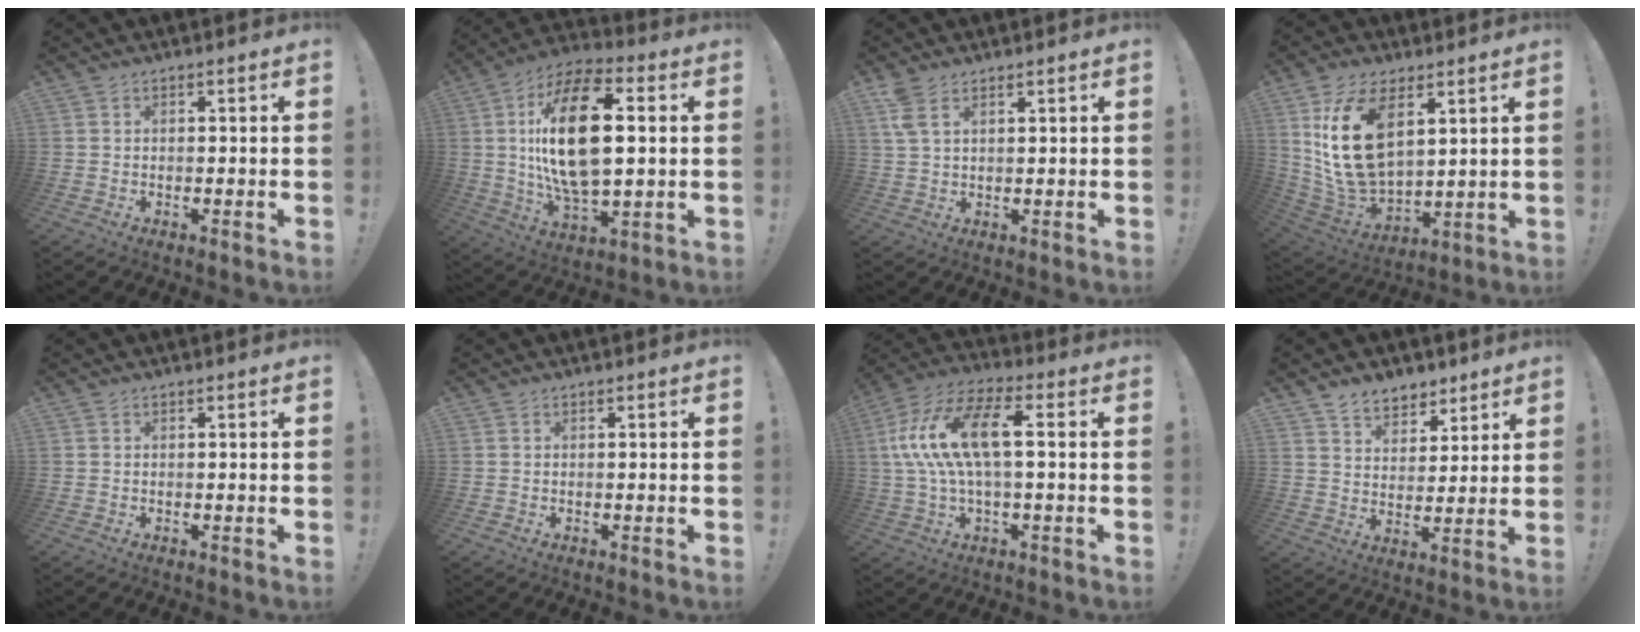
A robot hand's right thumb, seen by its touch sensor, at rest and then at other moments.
{"total": 23.2, "force": [3.2, 11.5, 19.9], "torque": [-0.370, -0.003, 0.043]}
{"total": 5.1, "force": [3.2, 1.9, 3.6], "torque": [-0.065, -0.011, 0.061]}
{"total": 19.1, "force": [7.3, 11.4, 13.5], "torque": [-0.283, -0.036, 0.131]}
{"total": 0.0}
{"total": 0.0}
{"total": 16.7, "force": [2.0, 6.9, 15.1], "torque": [-0.297, 0.008, 0.028]}
{"total": 7.8, "force": [6.0, 4.7, 1.5], "torque": [-0.027, -0.042, 0.118]}